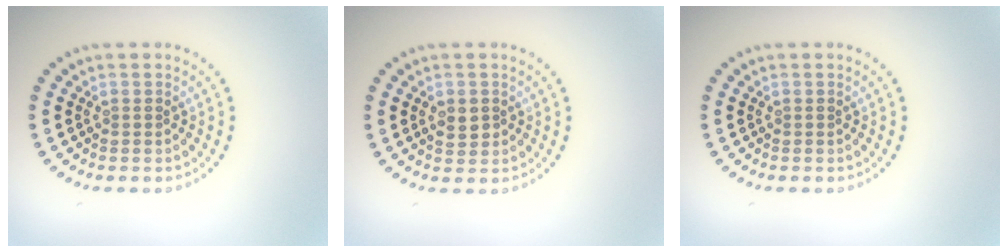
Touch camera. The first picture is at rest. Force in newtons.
{"total": 1.8, "press": 1.7, "slide": 0.3}
{"total": 0.0}